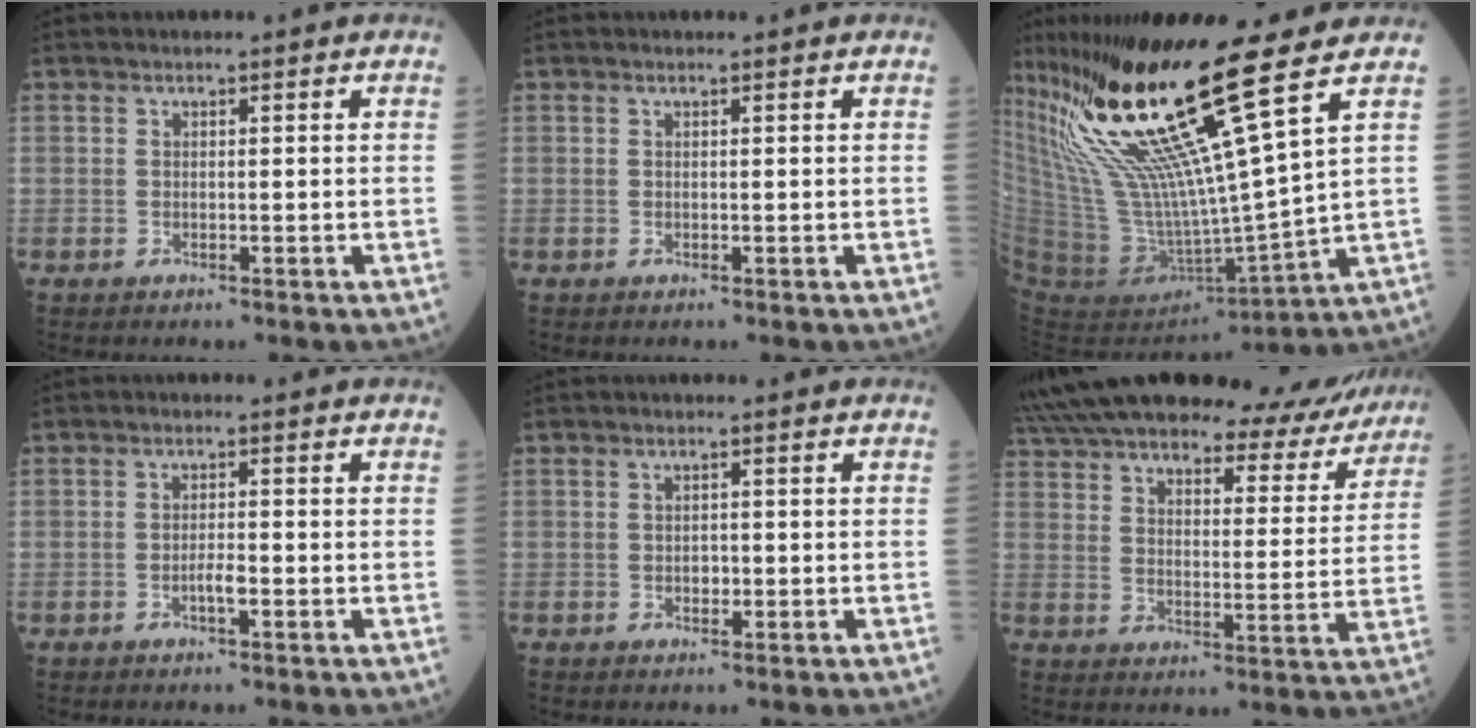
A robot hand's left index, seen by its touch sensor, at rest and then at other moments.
{"total": 0.0}
{"total": 21.8, "force": [13.5, -0.6, 17.1], "torque": [-0.322, -0.025, 0.257]}
{"total": 1.6, "force": [-0.7, 0.2, 1.4], "torque": [-0.027, 0.001, -0.013]}
{"total": 1.0, "force": [-0.1, 0.7, 0.7], "torque": [-0.011, 0.001, -0.002]}
{"total": 26.3, "force": [23.0, 6.8, 10.9], "torque": [-0.185, -0.011, 0.303]}